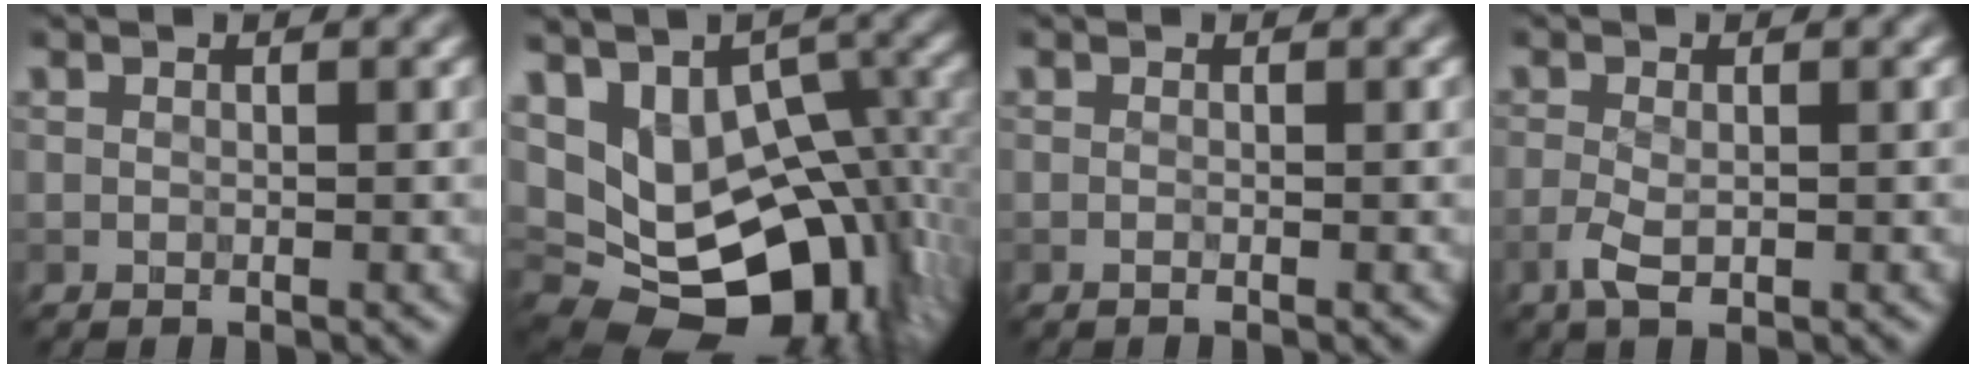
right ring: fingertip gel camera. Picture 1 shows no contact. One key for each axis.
{"total": 14.5, "fx": -1.6, "fy": 10.0, "fz": 10.3, "tx": -0.154, "ty": -0.014, "tz": 0.023}
{"total": 0.6, "fx": -0.4, "fy": 0.1, "fz": 0.3, "tx": -0.001, "ty": -0.002, "tz": -0.010}
{"total": 2.1, "fx": -1.2, "fy": 0.7, "fz": 1.6, "tx": -0.039, "ty": -0.007, "tz": -0.020}